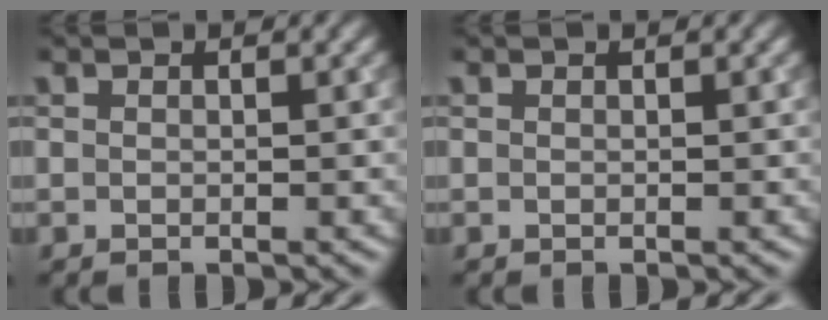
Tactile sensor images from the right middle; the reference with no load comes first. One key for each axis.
{"total": 0.0}